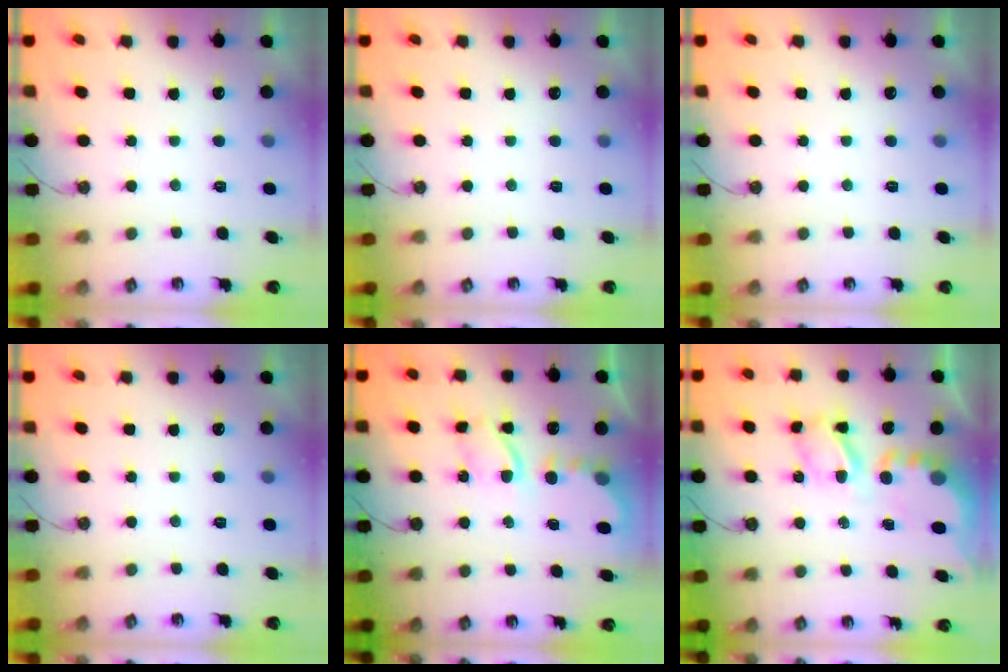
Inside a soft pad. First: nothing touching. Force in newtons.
{"total": 0.0}
{"total": 0.0}
{"total": 0.0}
{"total": 6.1, "press": 6.1, "slide": 0.2}
{"total": 9.0, "press": 9.0, "slide": 0.6}